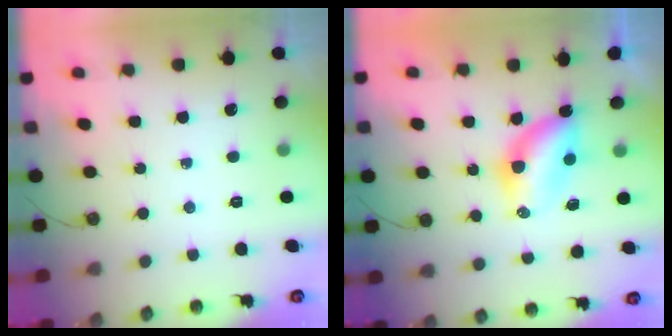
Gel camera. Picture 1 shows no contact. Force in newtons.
{"total": 6.5, "press": 6.5, "slide": 0.2}